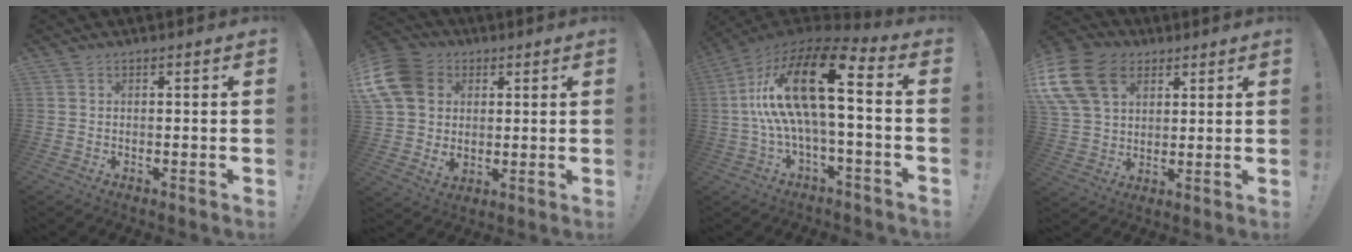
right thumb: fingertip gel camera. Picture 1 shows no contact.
{"total": 15.7, "force": [4.6, 12.9, 7.8], "torque": [-0.123, -0.019, 0.093]}
{"total": 21.2, "force": [3.1, 6.7, 19.9], "torque": [-0.374, -0.015, 0.048]}
{"total": 18.2, "force": [7.0, 13.2, 10.4], "torque": [-0.203, -0.023, 0.133]}